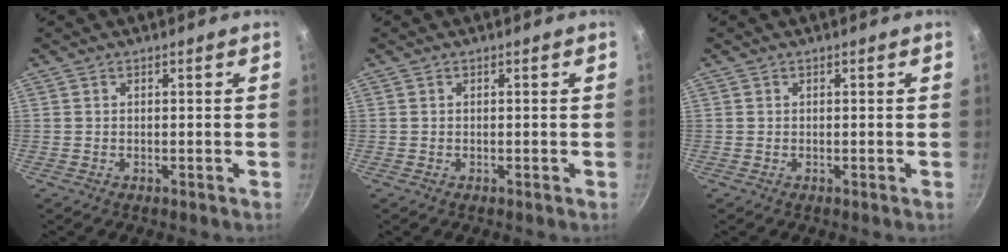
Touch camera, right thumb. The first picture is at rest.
{"total": 0.0}
{"total": 0.0}